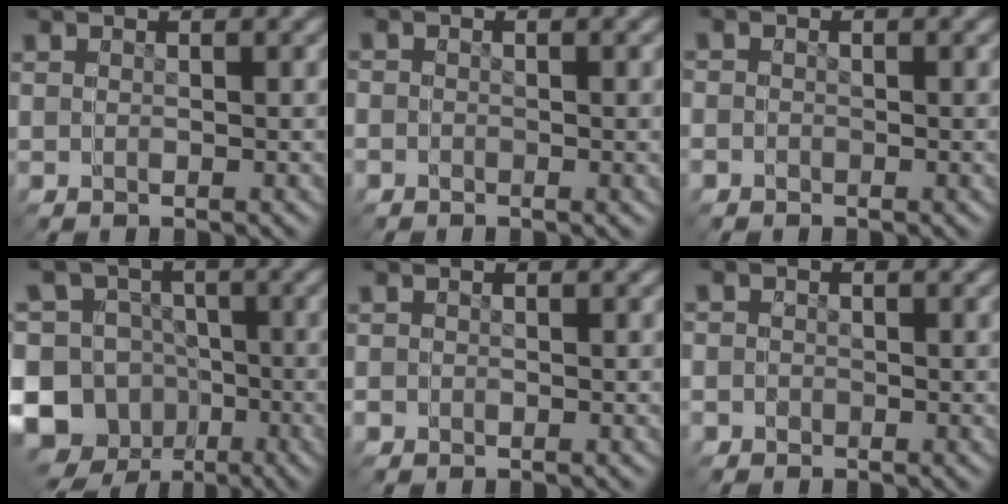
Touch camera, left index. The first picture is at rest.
{"total": 1.5, "force": [-0.7, 0.6, -1.1], "torque": [-0.009, -0.022, 0.000]}
{"total": 2.0, "force": [-0.8, 1.4, -1.1], "torque": [-0.009, -0.027, 0.000]}
{"total": 12.5, "force": [-3.3, 11.0, 5.1], "torque": [-0.123, -0.072, -0.046]}
{"total": 1.4, "force": [0.0, 1.4, -0.1], "torque": [-0.015, -0.014, 0.006]}
{"total": 2.8, "force": [-0.8, 2.3, -1.4], "torque": [-0.008, -0.029, 0.000]}